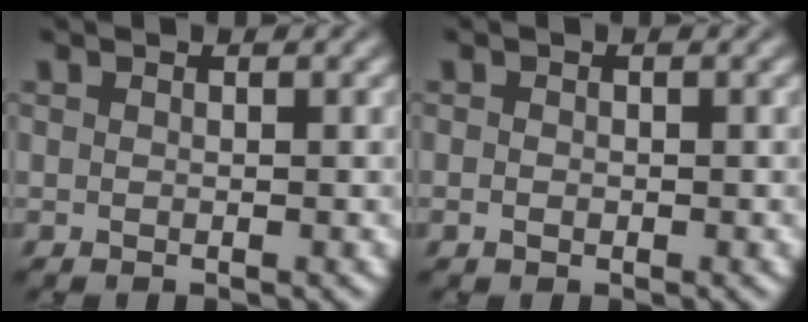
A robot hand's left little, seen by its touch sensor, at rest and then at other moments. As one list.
[{"total": 0.8, "force": [0.1, 0.6, 0.4], "torque": [-0.003, 0.003, -0.004]}]